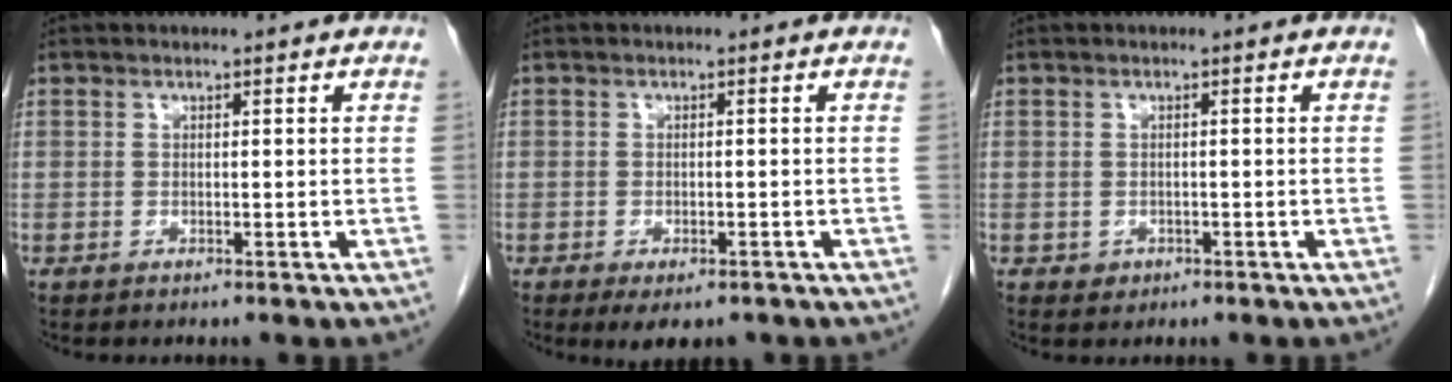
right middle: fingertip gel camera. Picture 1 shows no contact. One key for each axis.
{"total": 4.4, "fx": -3.0, "fy": 2.0, "fz": 2.4, "tx": -0.028, "ty": -0.005, "tz": -0.038}
{"total": 1.2, "fx": -0.5, "fy": 1.1, "fz": 0.2, "tx": -0.002, "ty": 0.004, "tz": -0.002}